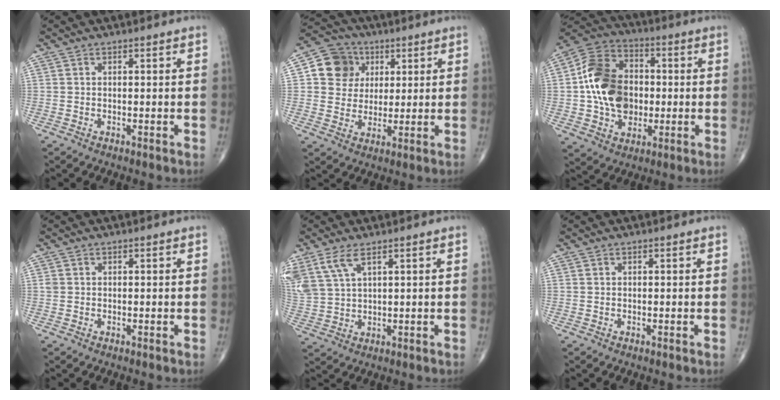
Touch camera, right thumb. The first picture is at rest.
{"total": 9.9, "force": [2.9, 8.8, 3.3], "torque": [-0.025, -0.004, 0.044]}
{"total": 16.6, "force": [-0.2, 12.5, 10.9], "torque": [-0.168, 0.024, -0.007]}
{"total": 0.7, "force": [0.1, 0.7, 0.3], "torque": [0.000, 0.002, 0.002]}
{"total": 7.0, "force": [4.3, 2.6, 4.9], "torque": [-0.123, -0.006, 0.098]}
{"total": 0.0}